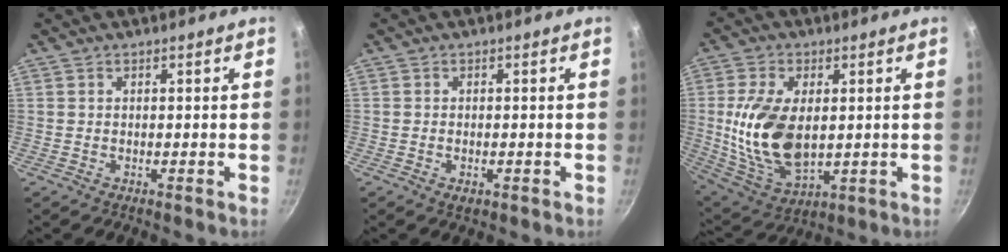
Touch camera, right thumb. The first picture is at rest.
{"total": 1.8, "force": [-0.6, 1.0, 1.4], "torque": [-0.022, -0.003, -0.009]}
{"total": 16.5, "force": [1.0, 9.5, 13.4], "torque": [-0.246, -0.015, 0.031]}